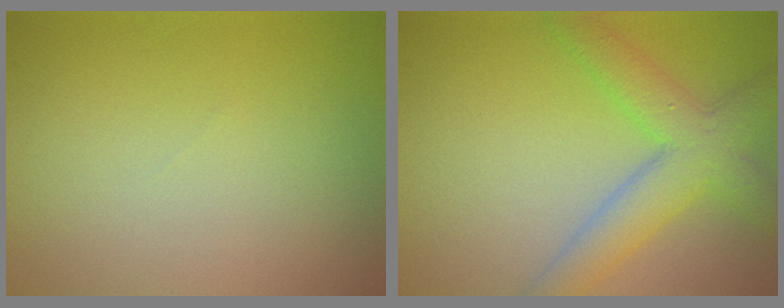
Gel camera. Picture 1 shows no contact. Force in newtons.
{"total": 5.4, "press": 5.4, "slide": 0.2}